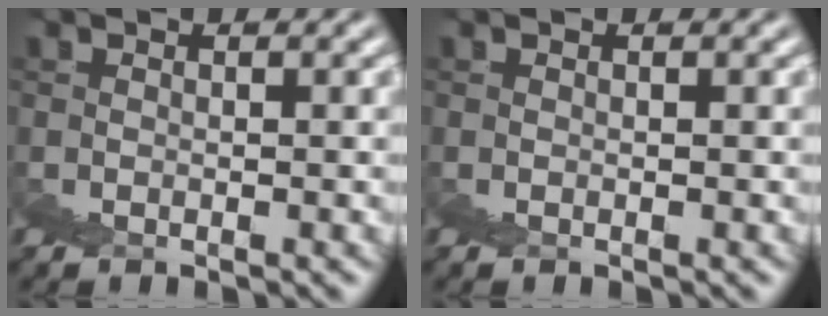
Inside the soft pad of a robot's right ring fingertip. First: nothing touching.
{"total": 0.0}